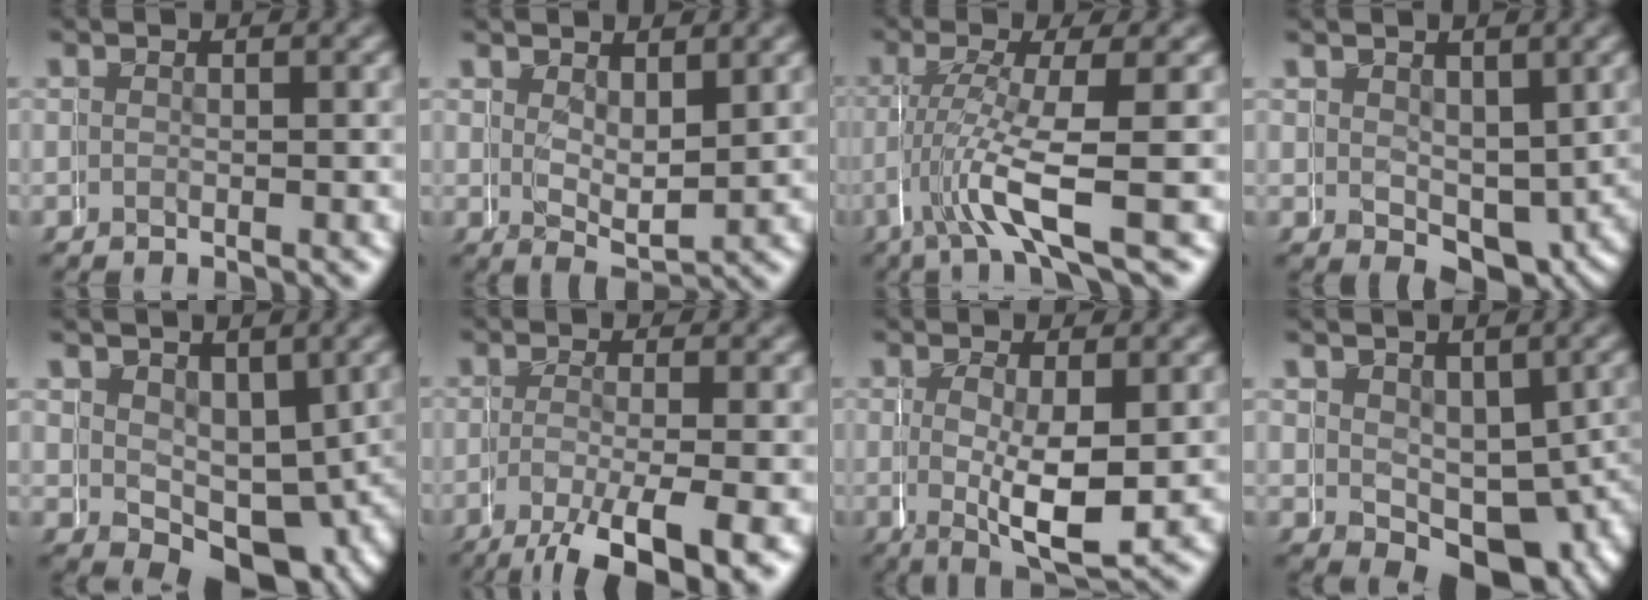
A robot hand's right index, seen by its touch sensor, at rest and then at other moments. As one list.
[{"total": 2.9, "force": [2.5, 1.0, 0.9], "torque": [-0.013, -0.007, 0.044]}, {"total": 4.1, "force": [-1.4, 0.5, 3.8], "torque": [-0.091, -0.014, -0.017]}, {"total": 3.4, "force": [0.8, 2.5, 2.2], "torque": [-0.021, -0.017, 0.021]}, {"total": 4.2, "force": [0.3, 3.3, 2.6], "torque": [-0.030, -0.022, 0.015]}, {"total": 4.6, "force": [-2.8, 1.0, 3.5], "torque": [-0.069, -0.025, -0.032]}, {"total": 4.0, "force": [0.3, 1.2, 3.8], "torque": [-0.066, -0.009, 0.012]}, {"total": 6.5, "force": [-0.8, 4.5, 4.6], "torque": [-0.052, -0.021, 0.000]}]